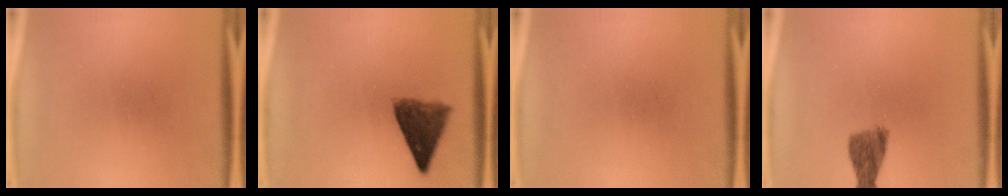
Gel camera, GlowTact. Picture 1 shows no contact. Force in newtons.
{"total": 7.3}
{"total": 0.0}
{"total": 4.2}